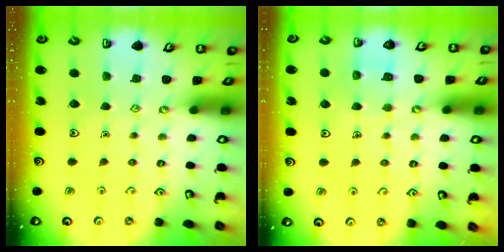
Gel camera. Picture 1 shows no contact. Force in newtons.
{"total": 4.8, "press": 4.7, "slide": 0.3}